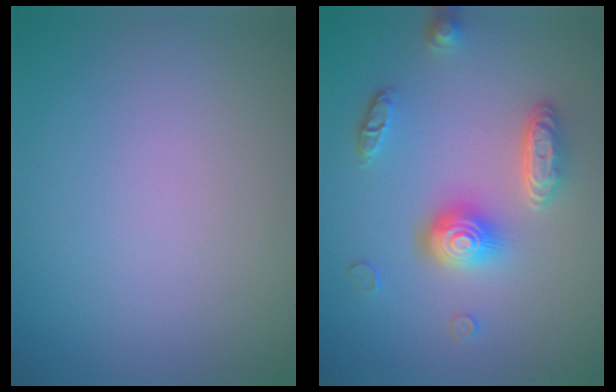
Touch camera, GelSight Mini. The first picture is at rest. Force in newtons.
{"total": 4.7, "press": 3.6, "slide": 3.0}